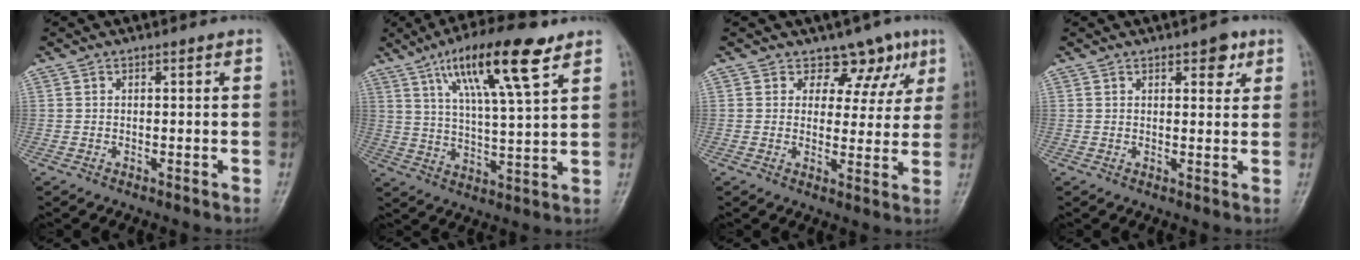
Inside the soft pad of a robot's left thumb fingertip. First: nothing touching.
{"total": 16.0, "force": [8.8, 3.4, 13.0], "torque": [-0.214, -0.025, 0.152]}
{"total": 9.5, "force": [6.3, 6.4, 2.9], "torque": [0.010, -0.028, 0.072]}
{"total": 3.8, "force": [2.1, 1.9, 2.5], "torque": [-0.015, -0.007, 0.024]}